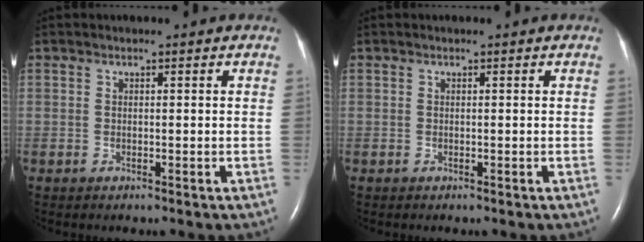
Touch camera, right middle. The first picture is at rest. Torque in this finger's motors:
{"motor_torque": [0.04, -0.01, 0.00, 0.00]}